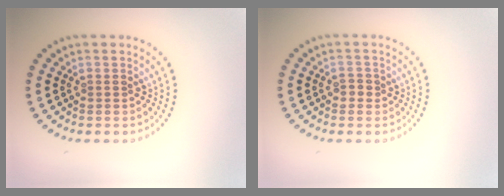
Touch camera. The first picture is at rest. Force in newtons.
{"total": 1.0, "press": 1.0, "slide": 0.3}